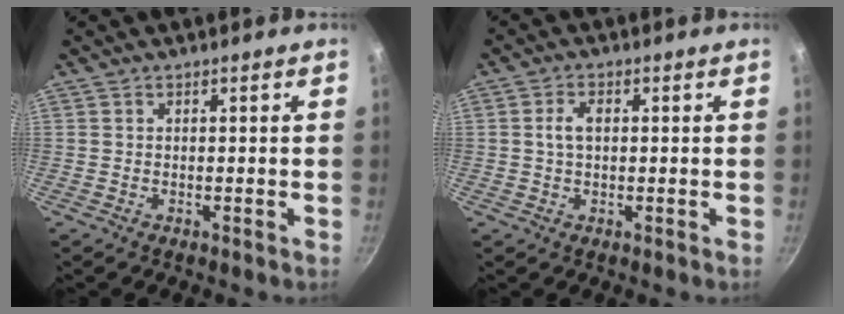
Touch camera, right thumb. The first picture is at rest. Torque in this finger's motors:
{"motor_torque": [-0.65, 0.25, 0.72, 0.04, 0.04]}